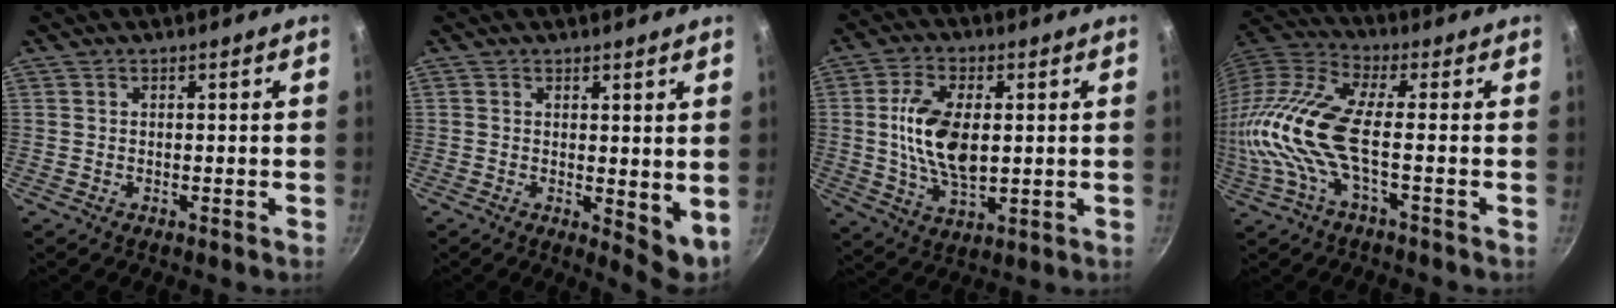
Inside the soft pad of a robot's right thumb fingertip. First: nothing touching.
{"total": 4.5, "force": [0.3, 1.7, 4.2], "torque": [-0.055, -0.015, 0.005]}
{"total": 12.6, "force": [1.2, 6.7, 10.6], "torque": [-0.193, -0.003, 0.024]}
{"total": 17.3, "force": [-1.8, 5.9, 16.1], "torque": [-0.356, 0.012, -0.053]}